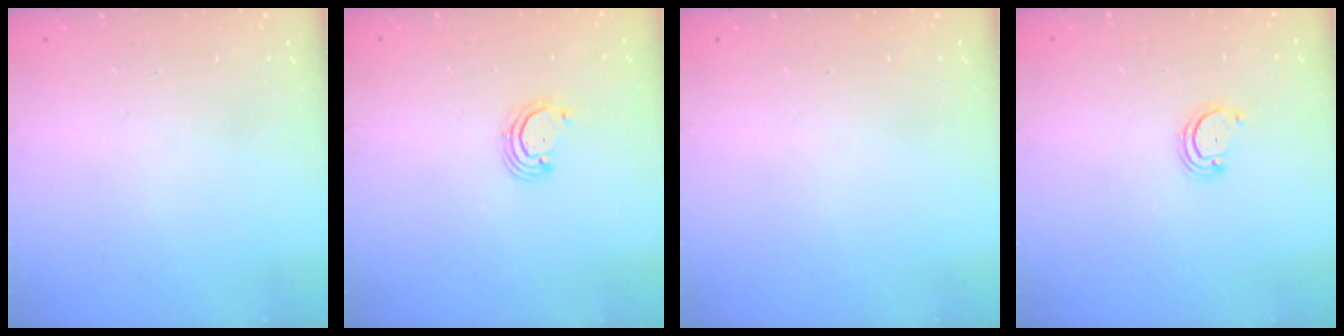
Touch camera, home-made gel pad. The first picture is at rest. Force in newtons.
{"total": 2.8, "press": 2.8, "slide": 0.3}
{"total": 0.0}
{"total": 2.5, "press": 2.5, "slide": 0.3}